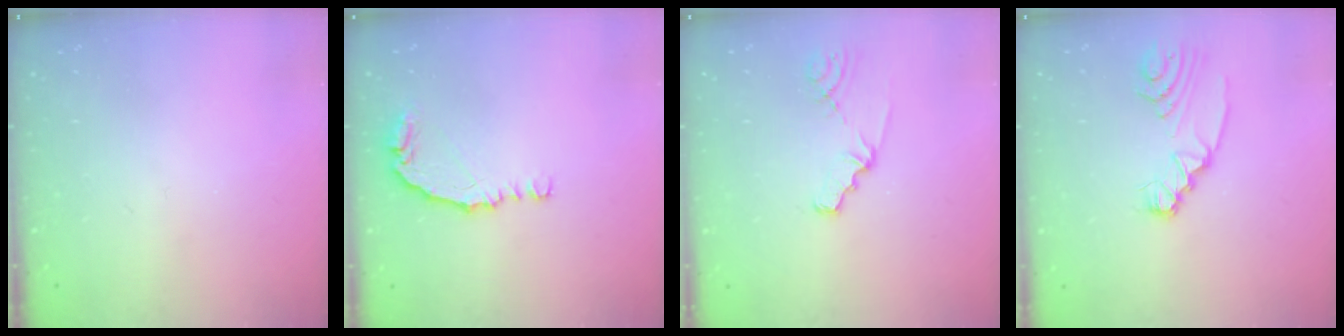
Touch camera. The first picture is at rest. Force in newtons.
{"total": 9.9, "press": 9.9, "slide": 0.8}
{"total": 1.8, "press": 1.8, "slide": 0.3}
{"total": 5.4, "press": 5.4, "slide": 0.2}